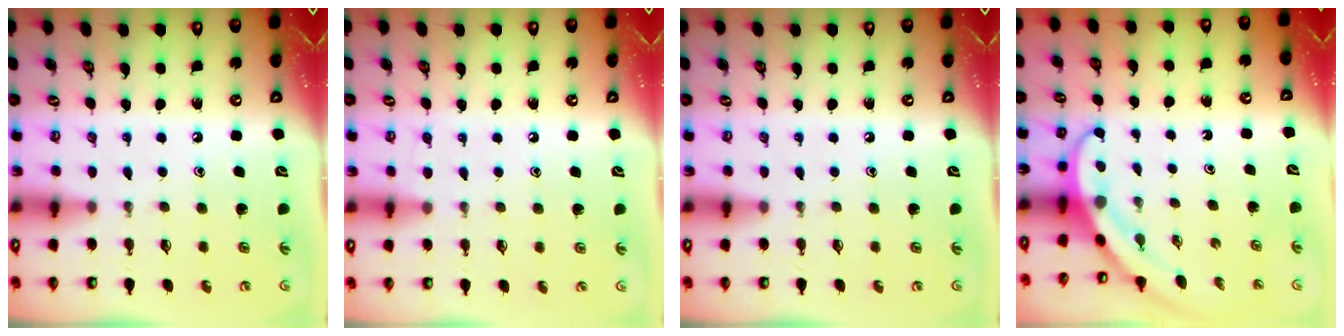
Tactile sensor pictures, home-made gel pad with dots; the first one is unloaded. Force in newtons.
{"total": 4.0, "press": 4.0, "slide": 0.5}
{"total": 0.0}
{"total": 3.6, "press": 3.6, "slide": 0.3}